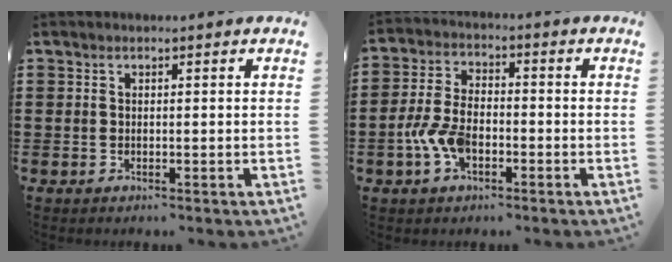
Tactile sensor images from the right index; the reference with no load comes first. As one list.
[{"total": 6.7, "force": [-2.5, 3.7, 5.0], "torque": [-0.133, -0.004, -0.056]}]